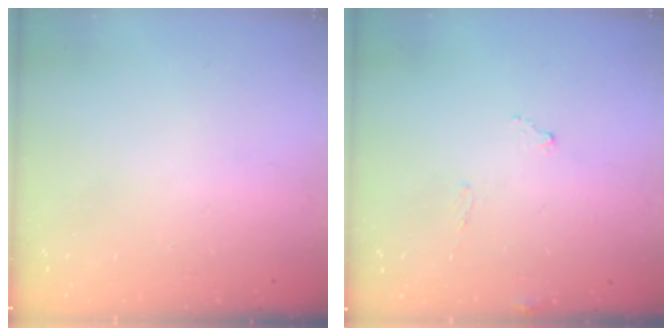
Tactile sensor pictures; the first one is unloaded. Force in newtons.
{"total": 8.6, "press": 8.6, "slide": 0.5}